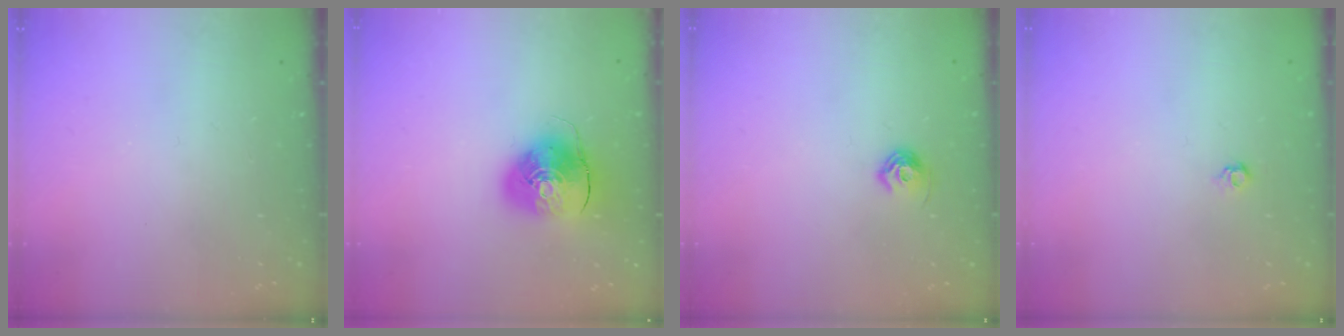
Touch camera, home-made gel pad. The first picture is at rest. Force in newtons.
{"total": 9.7, "press": 9.6, "slide": 1.4}
{"total": 6.1, "press": 6.0, "slide": 1.1}
{"total": 4.0, "press": 3.9, "slide": 0.7}